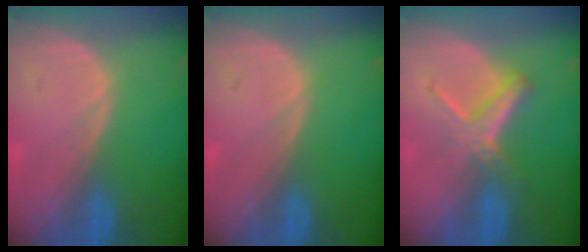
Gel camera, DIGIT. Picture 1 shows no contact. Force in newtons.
{"total": 0.0}
{"total": 5.8, "press": 5.2, "slide": 2.7}